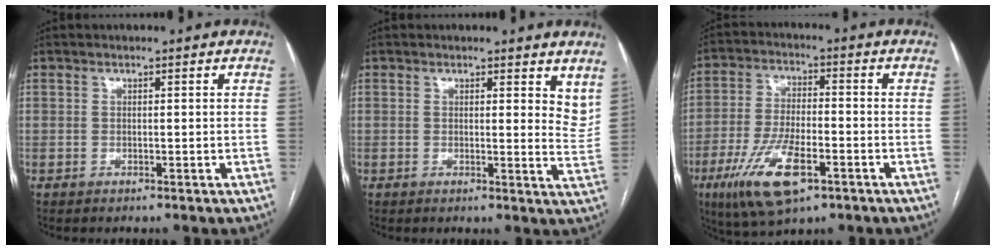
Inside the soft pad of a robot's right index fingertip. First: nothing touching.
{"total": 5.3, "force": [4.3, 1.7, 2.5], "torque": [-0.017, -0.027, 0.035]}
{"total": 12.5, "force": [-6.0, 4.2, 10.1], "torque": [-0.206, -0.013, -0.101]}